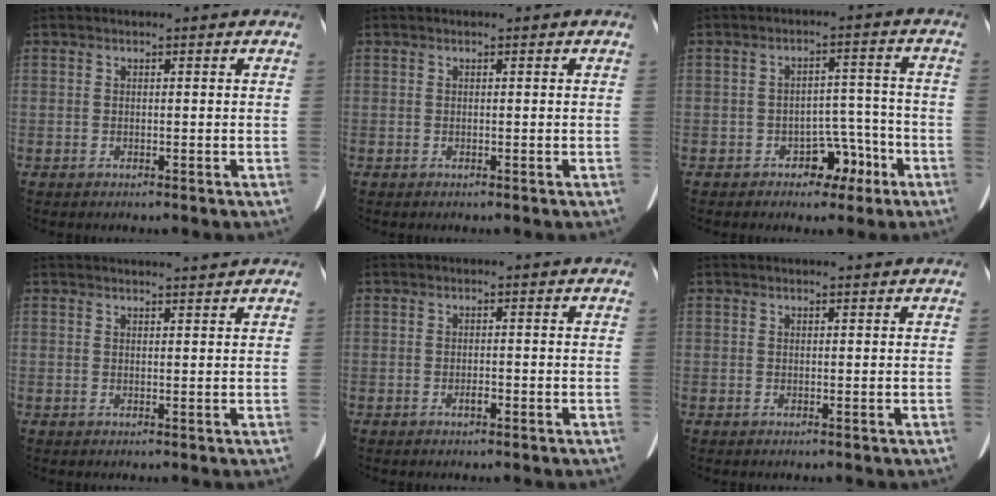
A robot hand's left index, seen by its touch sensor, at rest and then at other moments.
{"total": 0.0}
{"total": 5.5, "force": [-3.3, 3.3, 2.9], "torque": [-0.034, 0.024, -0.046]}
{"total": 2.9, "force": [2.8, -0.6, 0.7], "torque": [-0.009, 0.004, 0.038]}
{"total": 1.0, "force": [-0.6, 0.3, 0.7], "torque": [-0.016, 0.000, -0.008]}
{"total": 1.0, "force": [1.0, -0.1, 0.4], "torque": [-0.009, 0.006, 0.015]}